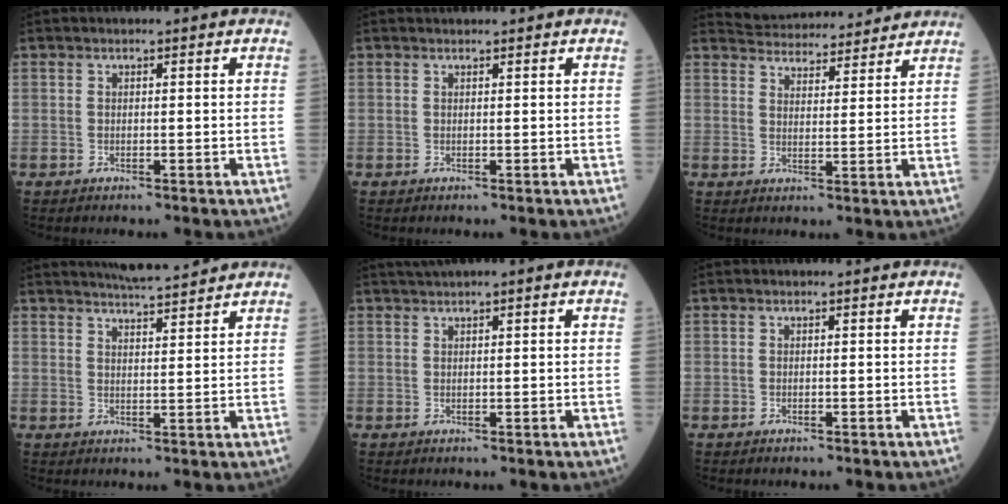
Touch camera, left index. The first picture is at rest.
{"total": 1.2, "force": [1.1, 0.0, 0.2], "torque": [-0.005, 0.017, 0.022]}
{"total": 12.2, "force": [11.8, 2.1, 2.2], "torque": [-0.029, 0.023, 0.162]}
{"total": 7.3, "force": [6.9, 0.1, 2.5], "torque": [-0.048, 0.010, 0.103]}
{"total": 2.4, "force": [1.7, -0.1, 1.7], "torque": [-0.036, 0.017, 0.032]}
{"total": 0.0}